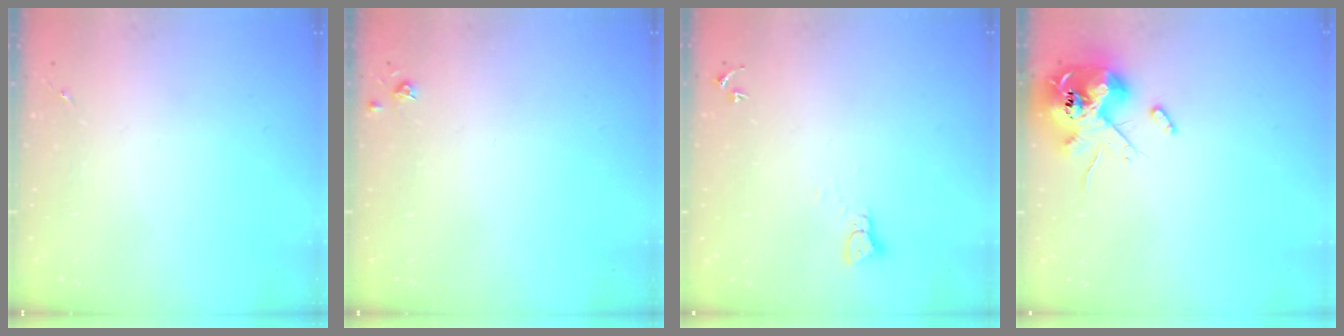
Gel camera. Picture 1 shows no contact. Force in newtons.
{"total": 3.8, "press": 3.8, "slide": 0.5}
{"total": 2.3, "press": 2.3, "slide": 0.3}
{"total": 13.2, "press": 13.0, "slide": 2.2}